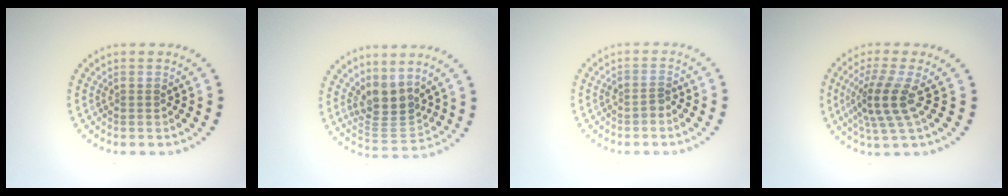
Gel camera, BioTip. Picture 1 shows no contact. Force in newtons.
{"total": 3.8, "press": 3.2, "slide": 2.1}
{"total": 1.1, "press": 0.8, "slide": 0.7}
{"total": 3.9, "press": 2.9, "slide": 2.6}